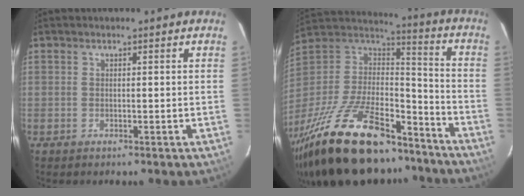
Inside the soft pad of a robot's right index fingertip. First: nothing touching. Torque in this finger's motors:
{"motor_torque": [1.60, -0.53, 0.88, 0.20]}